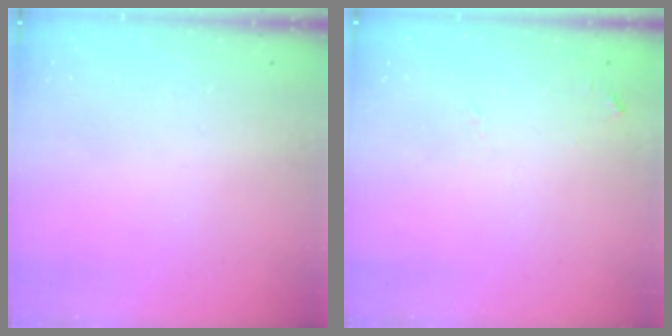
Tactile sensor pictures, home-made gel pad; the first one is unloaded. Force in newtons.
{"total": 6.3, "press": 6.3, "slide": 0.5}